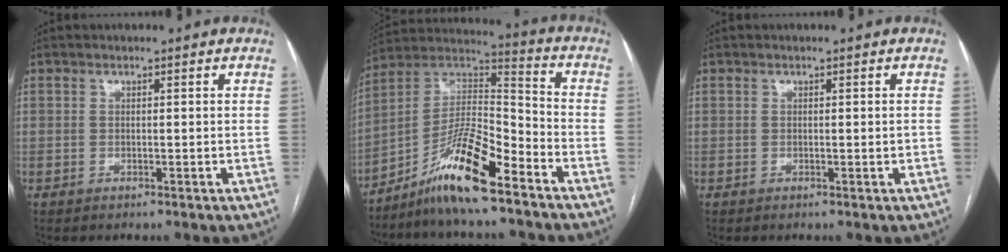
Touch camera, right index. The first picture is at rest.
{"total": 13.3, "force": [-9.0, 1.6, 9.7], "torque": [-0.185, 0.015, -0.163]}
{"total": 0.6, "force": [0.0, 0.1, 0.6], "torque": [-0.011, 0.001, 0.003]}